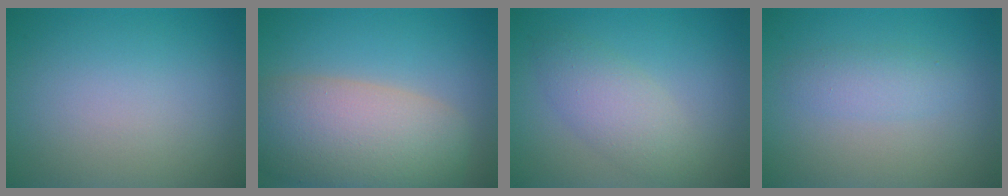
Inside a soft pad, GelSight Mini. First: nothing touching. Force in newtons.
{"total": 9.7, "press": 9.7, "slide": 0.6}
{"total": 3.3, "press": 3.3, "slide": 0.1}
{"total": 1.9, "press": 1.9, "slide": 0.0}